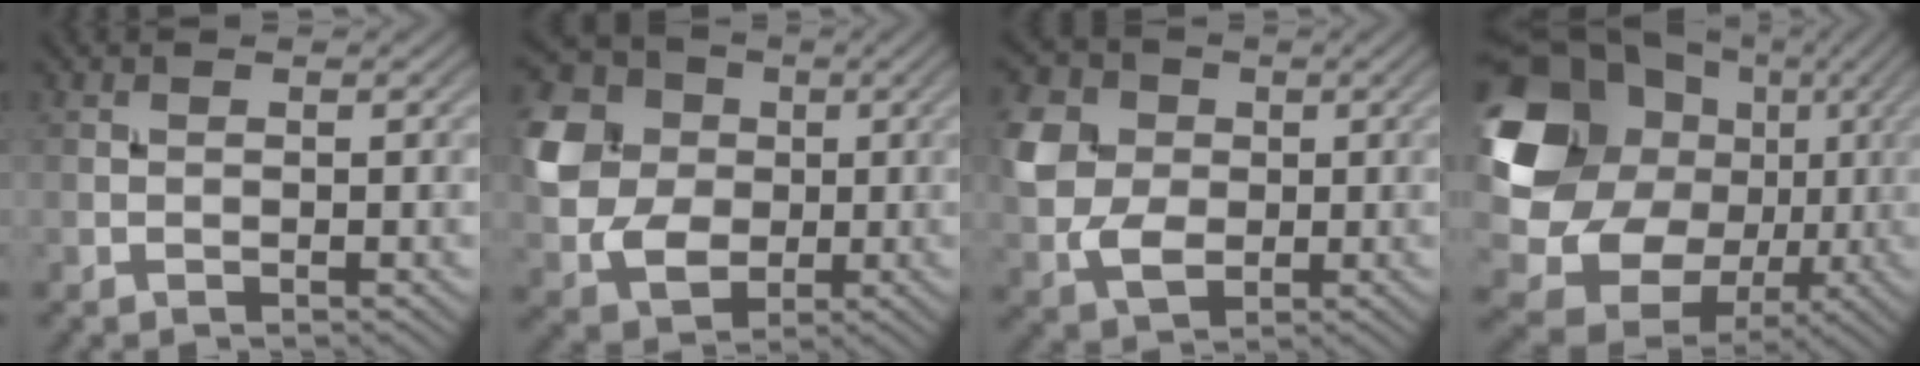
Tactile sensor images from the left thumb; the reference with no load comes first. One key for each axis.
{"total": 11.3, "fx": 1.1, "fy": 9.5, "fz": 6.1, "tx": -0.177, "ty": 0.003, "tz": 0.012}
{"total": 7.8, "fx": 0.6, "fy": 6.5, "fz": 4.4, "tx": -0.122, "ty": 0.002, "tz": 0.006}
{"total": 17.1, "fx": 1.6, "fy": 14.1, "fz": 9.5, "tx": -0.221, "ty": -0.008, "tz": 0.033}